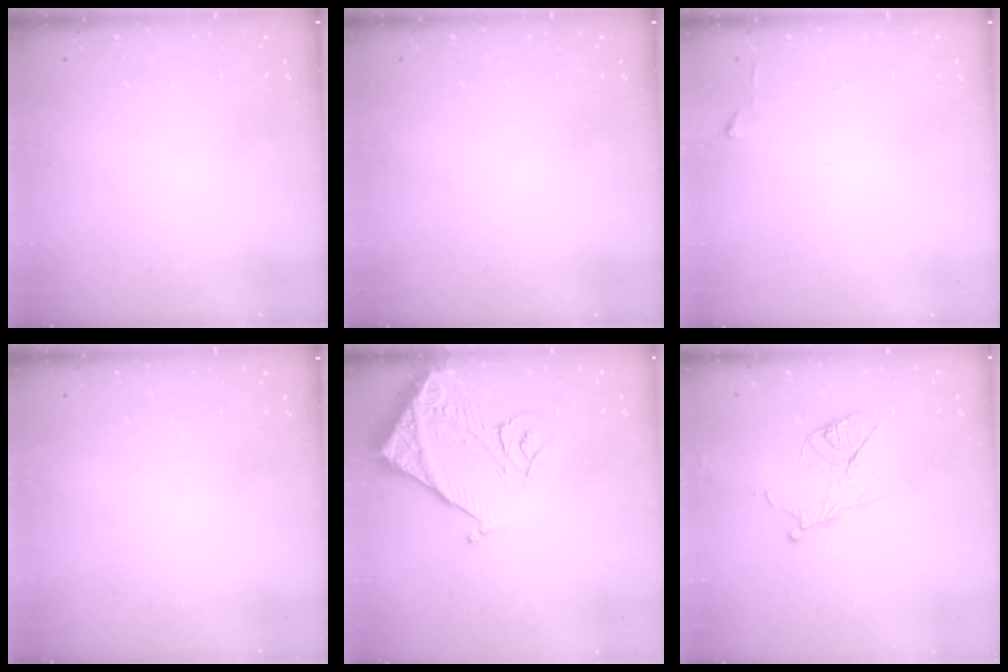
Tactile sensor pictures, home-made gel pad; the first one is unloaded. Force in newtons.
{"total": 0.0}
{"total": 3.9, "press": 3.9, "slide": 0.5}
{"total": 0.0}
{"total": 12.1, "press": 12.0, "slide": 1.6}
{"total": 10.9, "press": 10.9, "slide": 0.4}